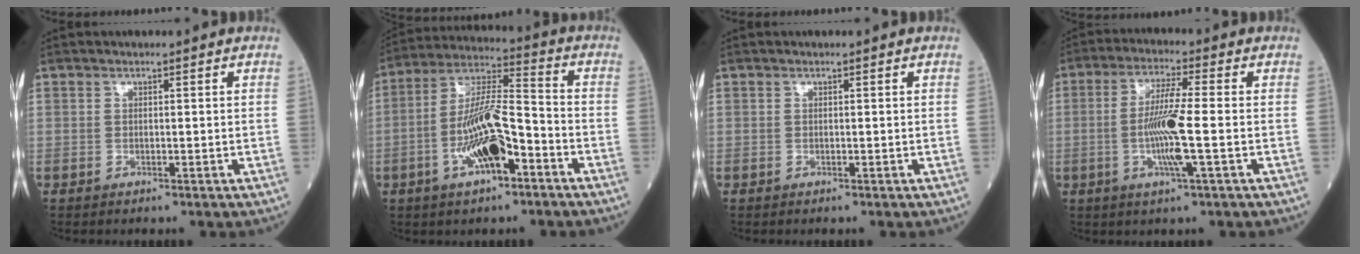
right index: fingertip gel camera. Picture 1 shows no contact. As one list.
[{"total": 12.5, "force": [-4.6, 3.4, 11.1], "torque": [-0.219, 0.012, -0.082]}, {"total": 0.0}, {"total": 8.5, "force": [-1.3, -0.2, 8.4], "torque": [-0.163, -0.005, -0.029]}]